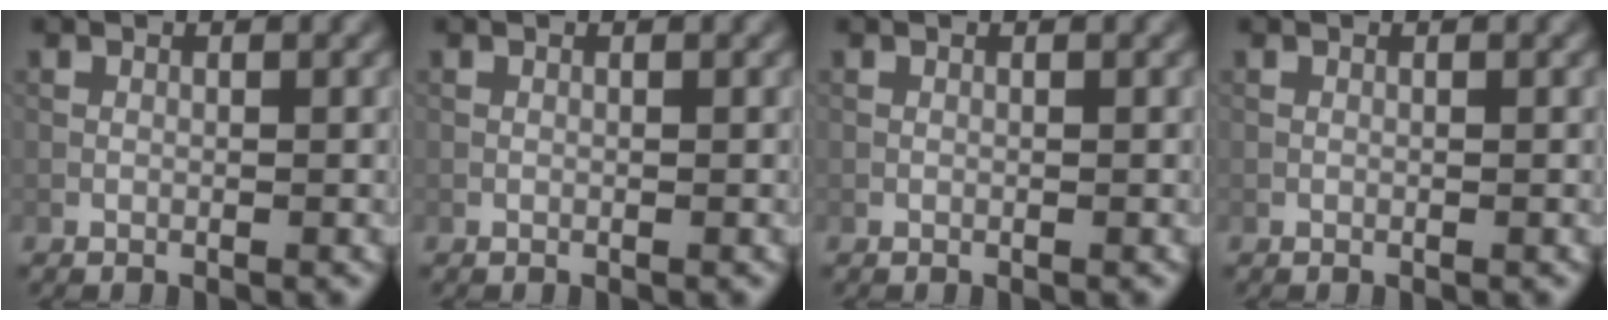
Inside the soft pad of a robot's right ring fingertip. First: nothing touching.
{"total": 0.0}
{"total": 0.0}
{"total": 0.0}